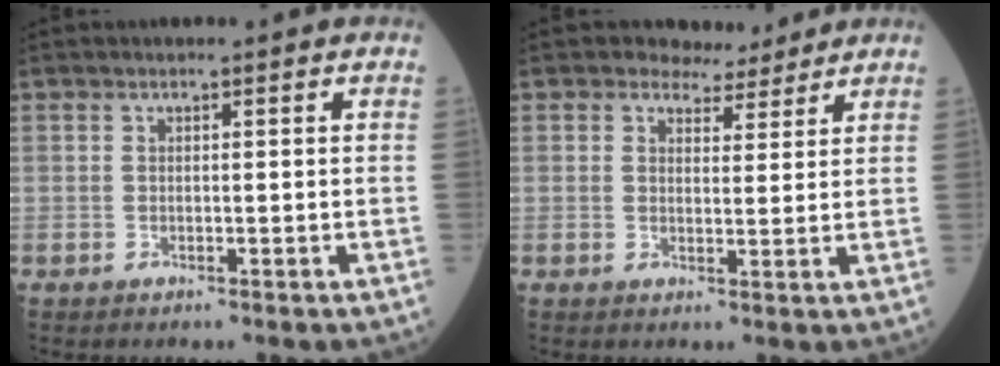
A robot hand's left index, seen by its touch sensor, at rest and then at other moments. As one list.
[{"total": 4.0, "force": [3.6, 1.8, 0.4], "torque": [-0.004, 0.002, 0.048]}]